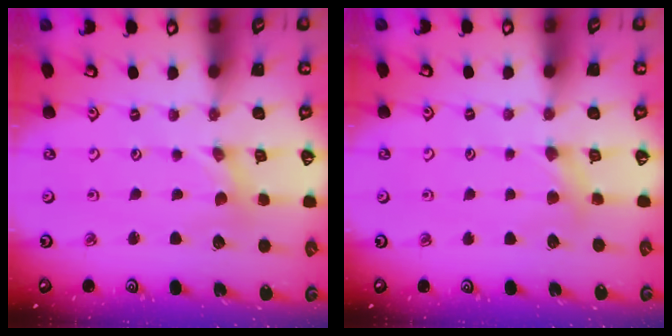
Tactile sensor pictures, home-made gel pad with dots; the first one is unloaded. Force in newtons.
{"total": 4.7, "press": 4.7, "slide": 0.5}